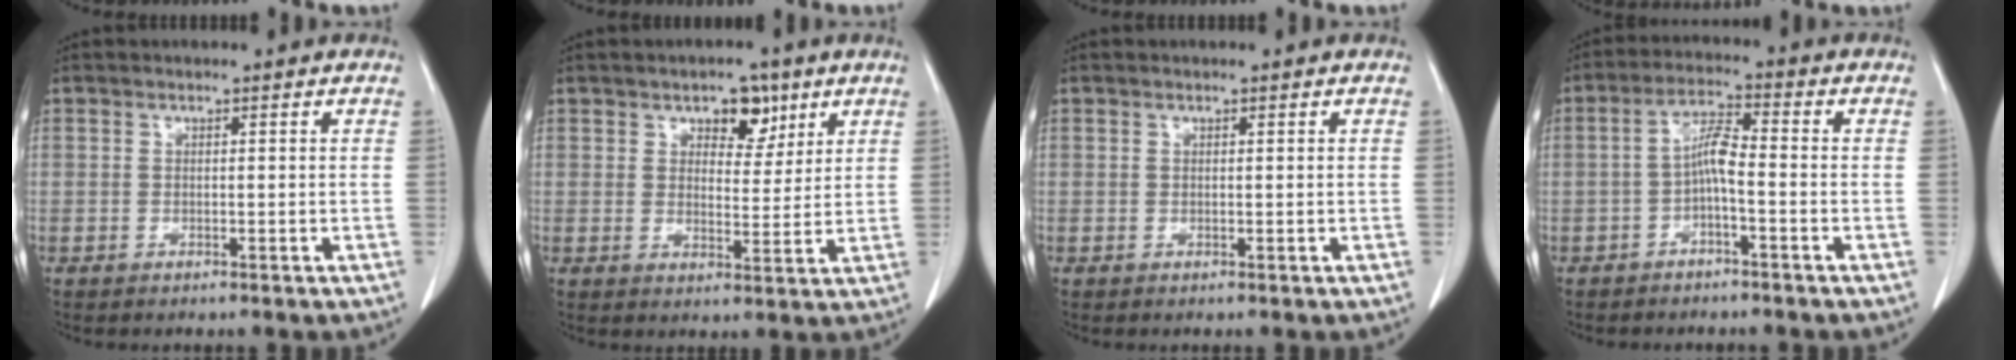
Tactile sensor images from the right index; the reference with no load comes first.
{"total": 6.8, "force": [3.7, 3.9, 4.1], "torque": [-0.059, 0.010, 0.060]}
{"total": 0.0}
{"total": 5.2, "force": [-1.4, 1.0, 4.9], "torque": [-0.101, 0.014, -0.027]}